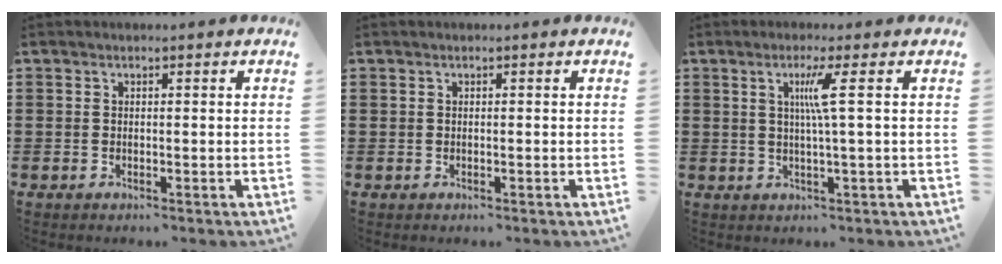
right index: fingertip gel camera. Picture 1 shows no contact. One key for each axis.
{"total": 0.0}
{"total": 4.4, "fx": 0.8, "fy": -0.8, "fz": 4.2, "tx": -0.082, "ty": -0.005, "tz": 0.008}